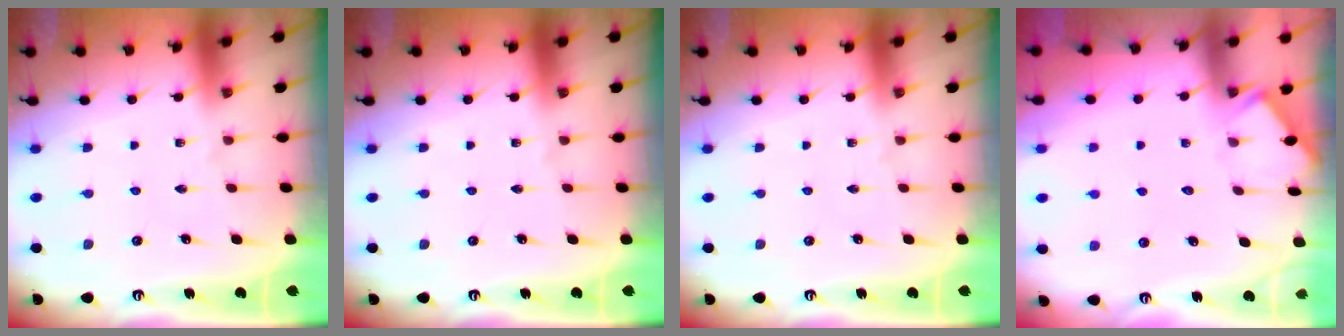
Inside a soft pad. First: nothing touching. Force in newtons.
{"total": 0.0}
{"total": 0.0}
{"total": 2.4, "press": 2.4, "slide": 0.3}